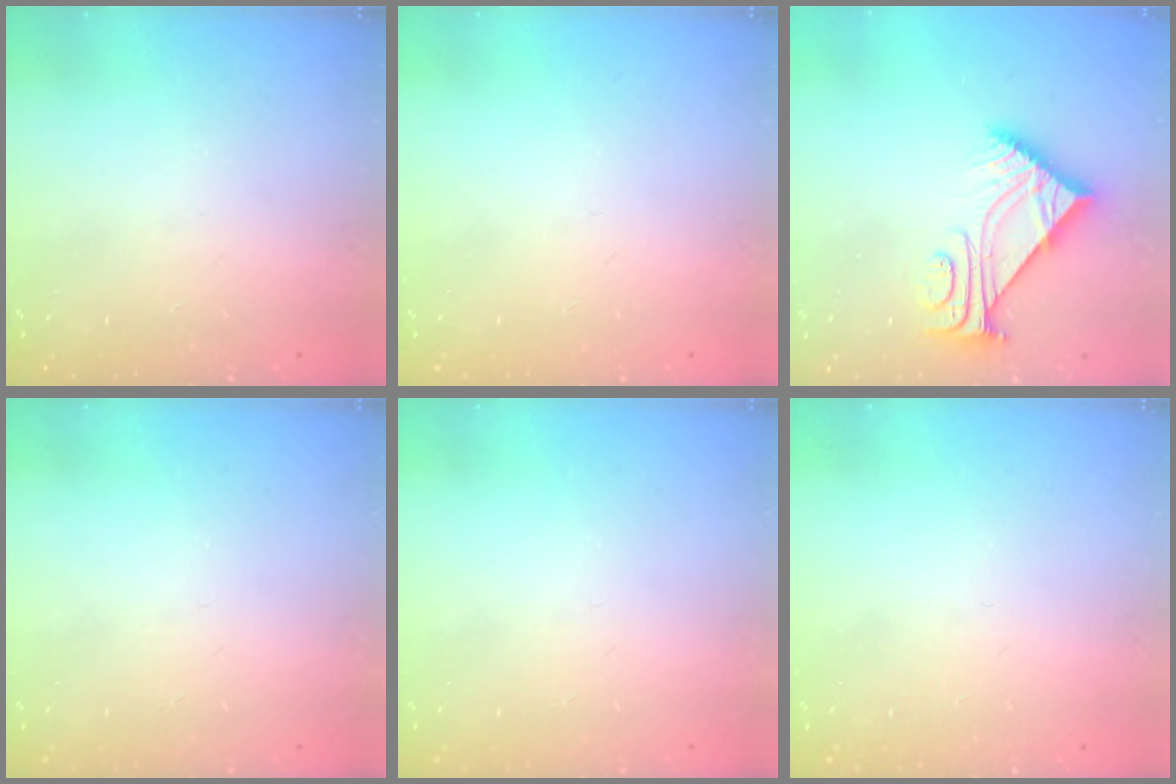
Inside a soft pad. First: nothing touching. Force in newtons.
{"total": 0.0}
{"total": 7.5, "press": 7.4, "slide": 0.8}
{"total": 0.0}
{"total": 0.0}
{"total": 0.0}